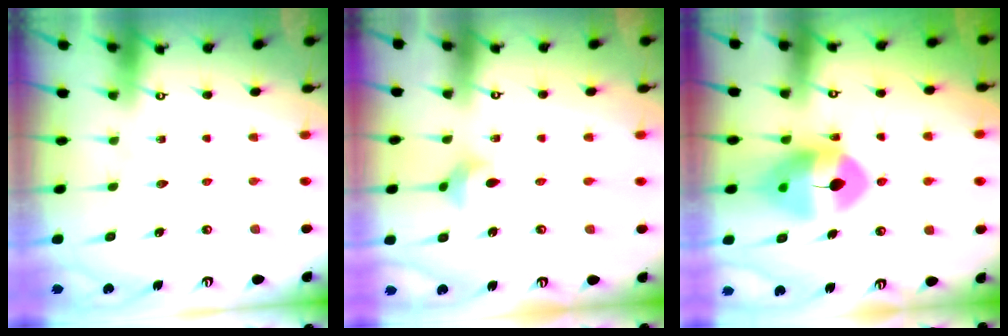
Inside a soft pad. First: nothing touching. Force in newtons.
{"total": 4.0, "press": 4.0, "slide": 0.6}
{"total": 11.2, "press": 11.0, "slide": 1.6}